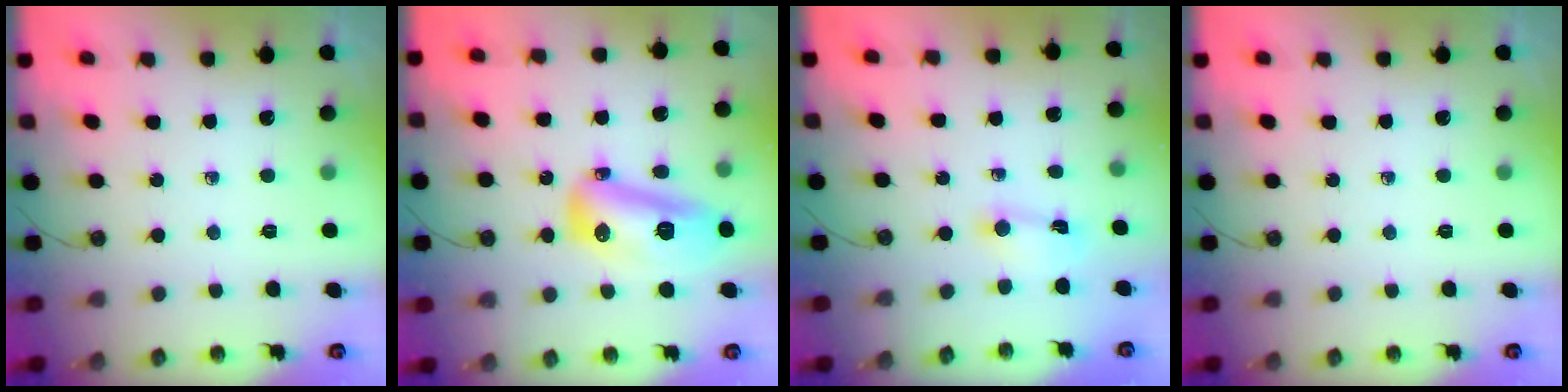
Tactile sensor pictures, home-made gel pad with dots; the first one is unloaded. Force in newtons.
{"total": 14.3, "press": 14.2, "slide": 1.2}
{"total": 1.6, "press": 1.6, "slide": 0.3}
{"total": 0.0}